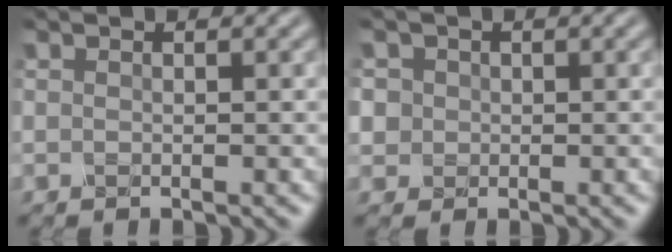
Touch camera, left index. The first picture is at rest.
{"total": 2.3, "force": [0.5, 2.1, 0.6], "torque": [-0.013, 0.007, 0.011]}